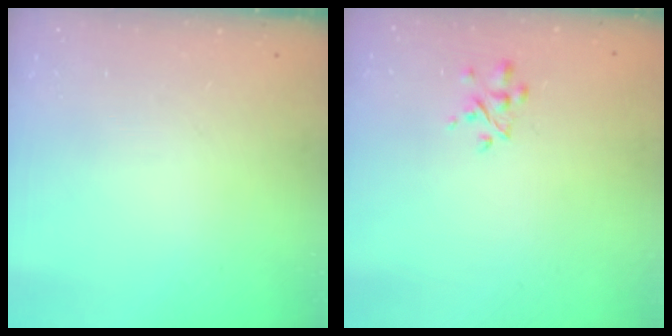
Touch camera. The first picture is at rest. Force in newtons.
{"total": 3.0, "press": 2.8, "slide": 1.1}